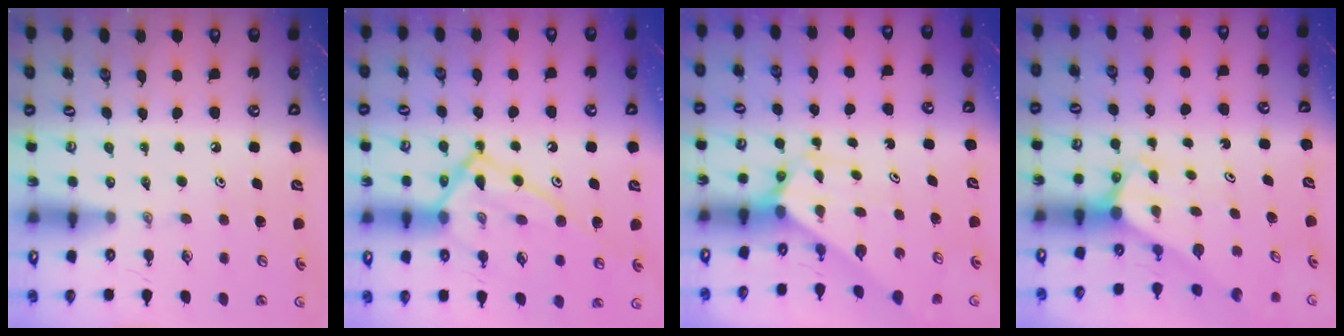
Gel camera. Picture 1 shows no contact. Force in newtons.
{"total": 17.9, "press": 17.8, "slide": 1.6}
{"total": 2.7, "press": 2.7, "slide": 0.2}
{"total": 2.8, "press": 2.8, "slide": 0.2}